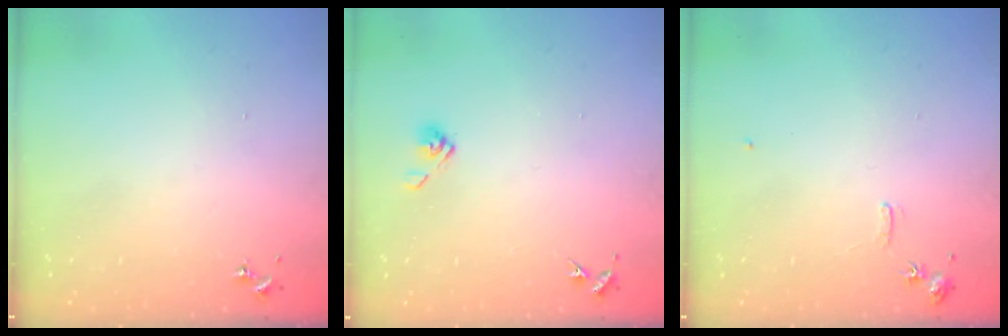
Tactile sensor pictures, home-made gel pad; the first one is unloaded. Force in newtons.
{"total": 4.7, "press": 4.2, "slide": 2.2}
{"total": 6.2, "press": 6.2, "slide": 0.8}